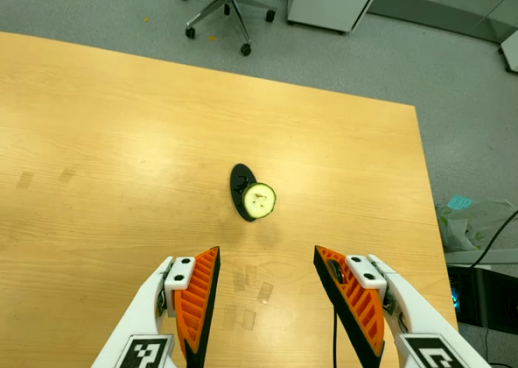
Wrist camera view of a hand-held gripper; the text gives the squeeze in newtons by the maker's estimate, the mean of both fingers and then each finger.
{"total": 0.0}